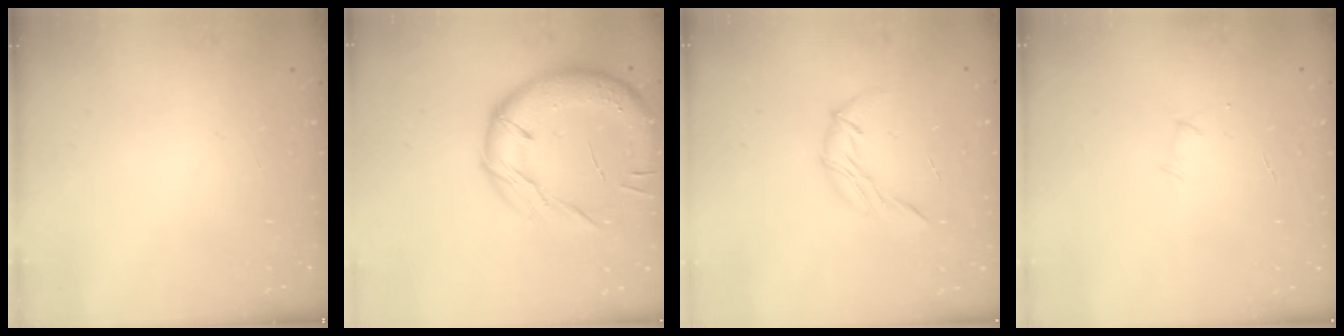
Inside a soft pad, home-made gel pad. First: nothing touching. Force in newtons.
{"total": 17.5, "press": 17.4, "slide": 2.2}
{"total": 6.2, "press": 6.2, "slide": 0.5}
{"total": 4.0, "press": 3.9, "slide": 0.9}